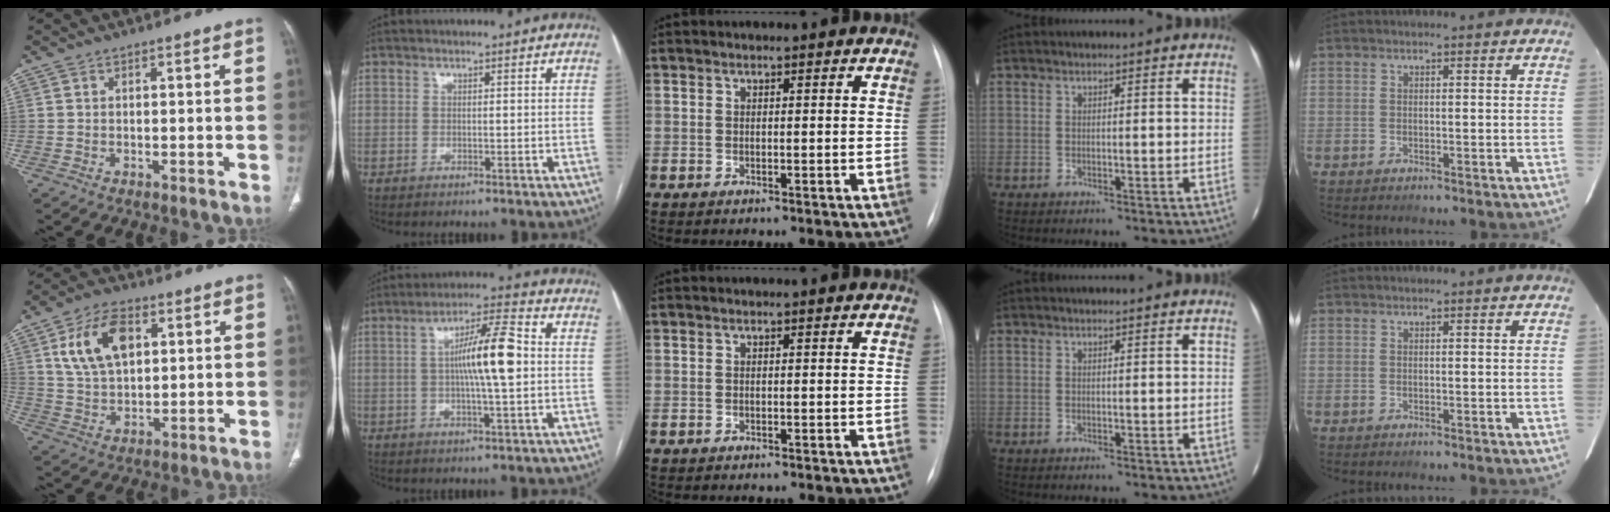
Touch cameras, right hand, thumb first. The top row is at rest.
{"thumb": {"total": 12.2, "force": [4.1, 7.3, 8.9], "torque": [-0.150, -0.005, 0.079]}, "index": {"total": 10.1, "force": [0.4, 1.0, 10.1], "torque": [-0.177, 0.014, 0.004]}, "middle": {"total": 2.1, "force": [-1.8, 0.5, 0.9], "torque": [-0.017, -0.007, -0.016]}}